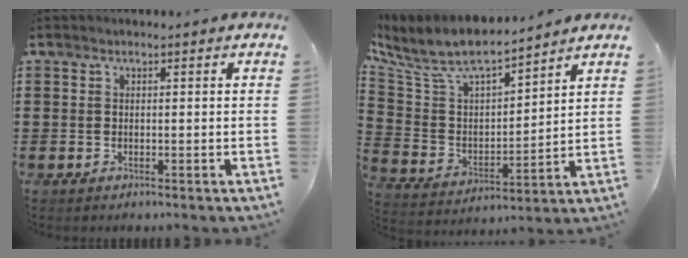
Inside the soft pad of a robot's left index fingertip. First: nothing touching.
{"total": 9.0, "force": [7.7, 2.3, 4.2], "torque": [-0.117, -0.045, 0.131]}